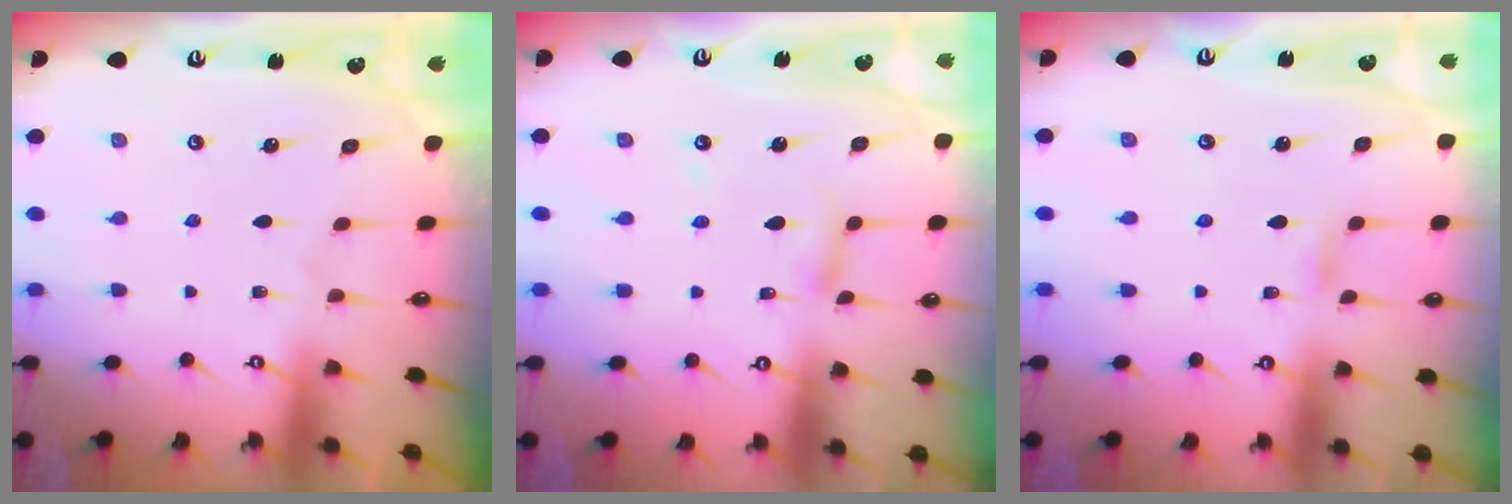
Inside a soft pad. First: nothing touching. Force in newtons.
{"total": 4.3, "press": 4.3, "slide": 0.4}
{"total": 2.7, "press": 2.7, "slide": 0.2}